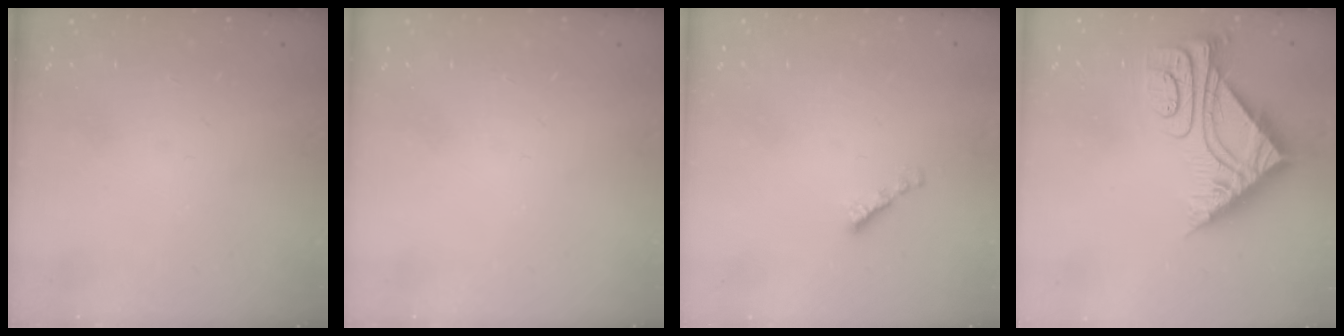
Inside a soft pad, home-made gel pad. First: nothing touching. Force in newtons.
{"total": 0.0}
{"total": 2.2, "press": 2.1, "slide": 0.7}
{"total": 8.9, "press": 8.8, "slide": 0.7}